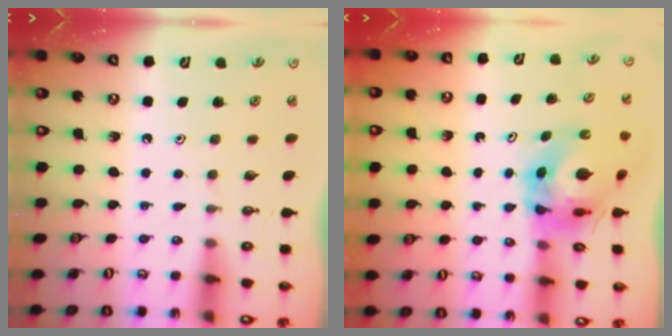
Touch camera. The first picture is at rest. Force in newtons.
{"total": 7.1, "press": 7.0, "slide": 0.8}